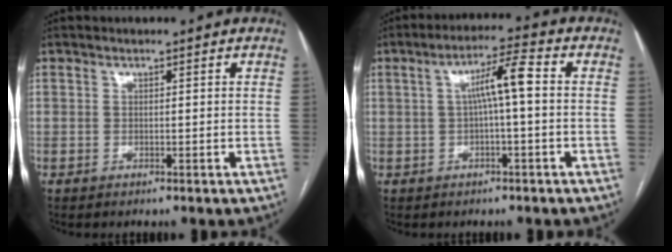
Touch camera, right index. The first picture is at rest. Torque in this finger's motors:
{"motor_torque": [1.16, 0.10, 0.19, 0.14]}